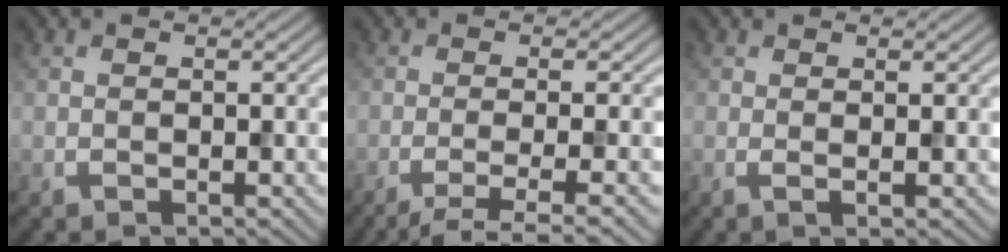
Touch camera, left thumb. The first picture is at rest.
{"total": 4.5, "force": [-1.9, 1.1, 3.9], "torque": [-0.050, -0.003, -0.037]}
{"total": 1.3, "force": [0.4, 0.4, 1.2], "torque": [-0.014, 0.001, 0.006]}